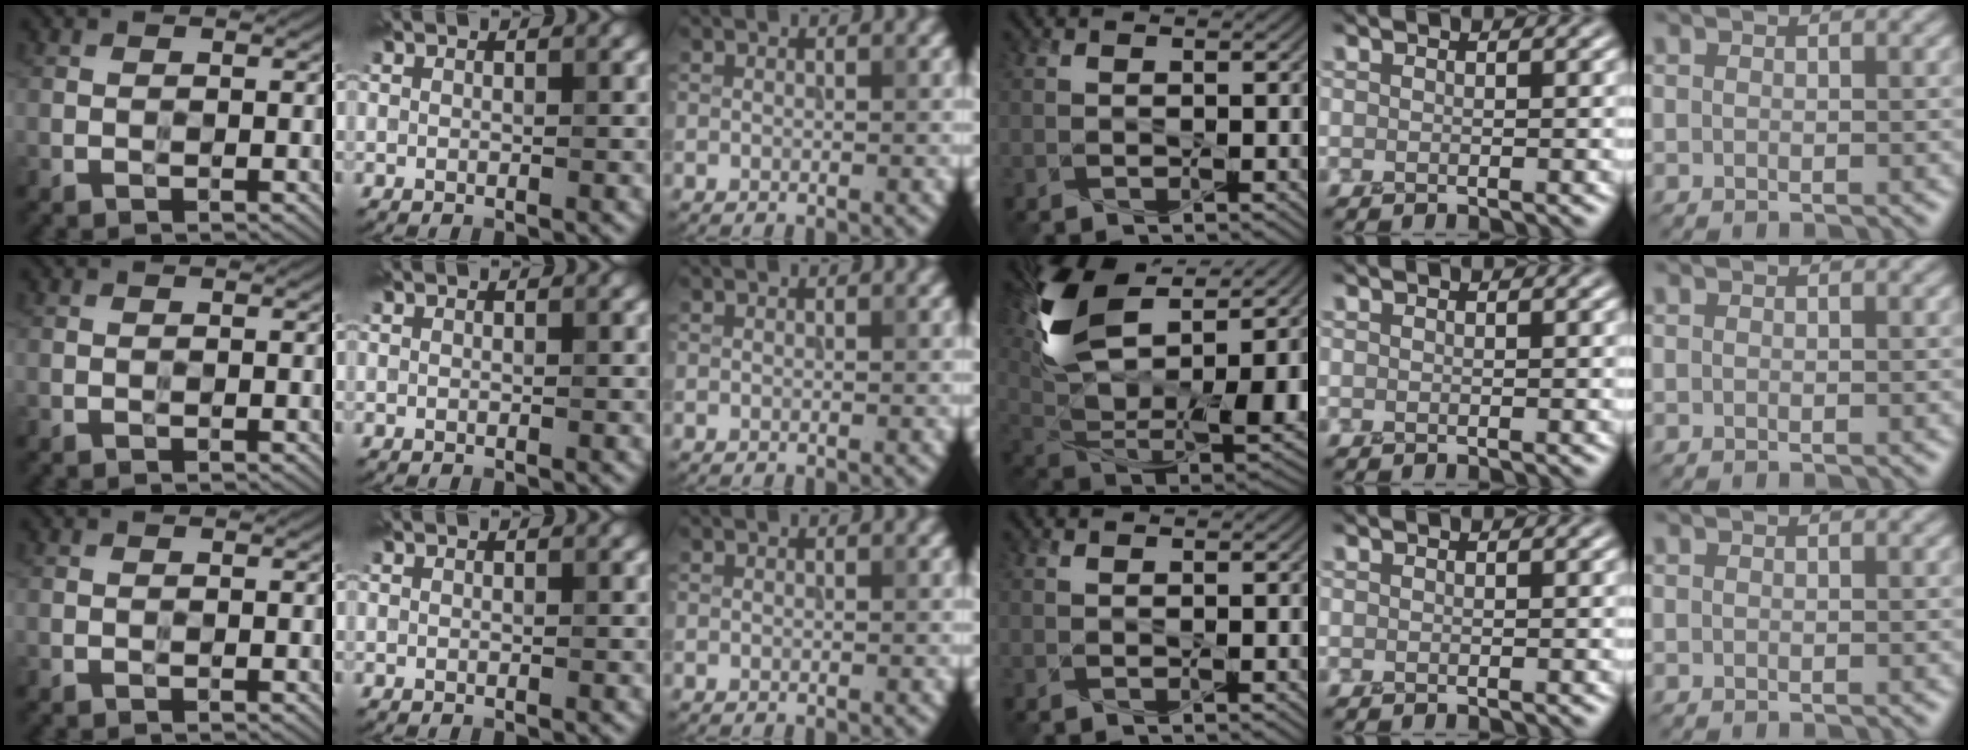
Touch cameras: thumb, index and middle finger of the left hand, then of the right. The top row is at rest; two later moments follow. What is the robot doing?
{"motion": "squeeze", "object": "paper clamp"}